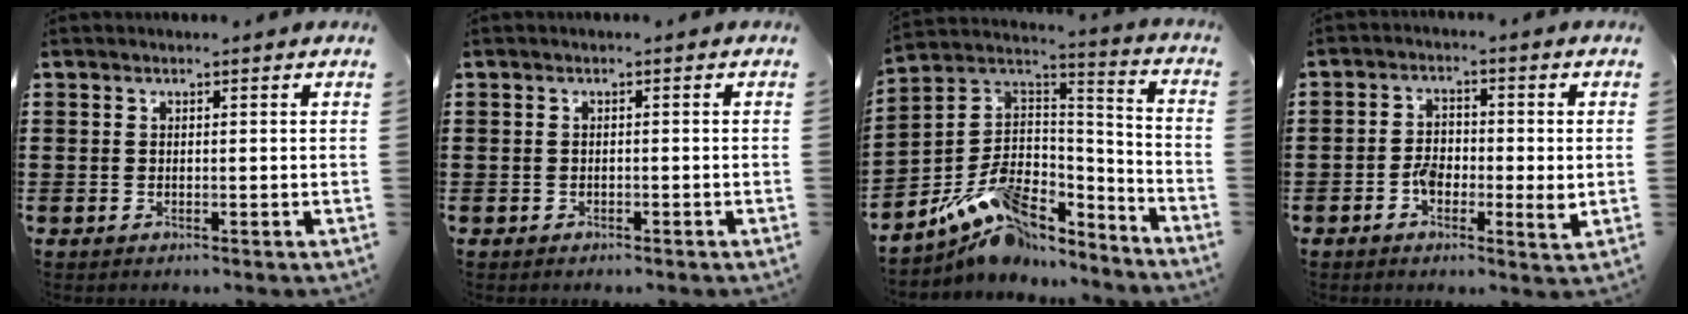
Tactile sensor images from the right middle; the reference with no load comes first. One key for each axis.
{"total": 0.7, "fx": -0.6, "fy": 0.3, "fz": 0.0, "tx": -0.003, "ty": 0.000, "tz": -0.013}
{"total": 10.2, "fx": -6.8, "fy": 5.9, "fz": 5.0, "tx": -0.107, "ty": 0.014, "tz": -0.129}
{"total": 4.0, "fx": -1.1, "fy": 2.1, "fz": 3.2, "tx": -0.051, "ty": 0.006, "tz": -0.022}